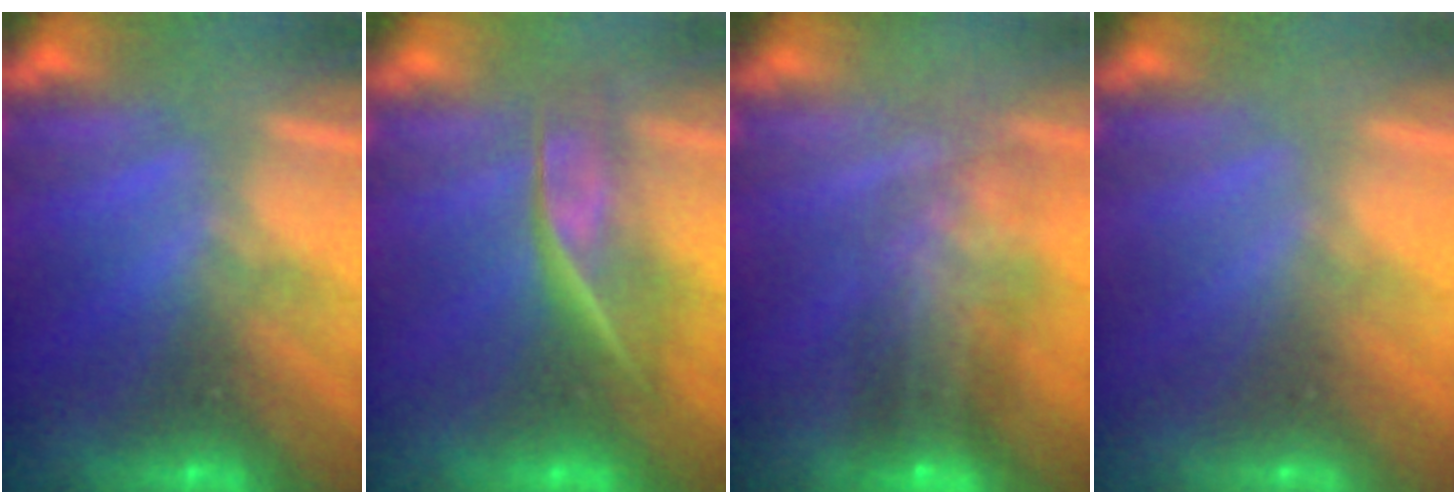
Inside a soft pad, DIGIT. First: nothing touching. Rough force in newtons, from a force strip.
{"total": 2.4}
{"total": 7.0}
{"total": 2.8}